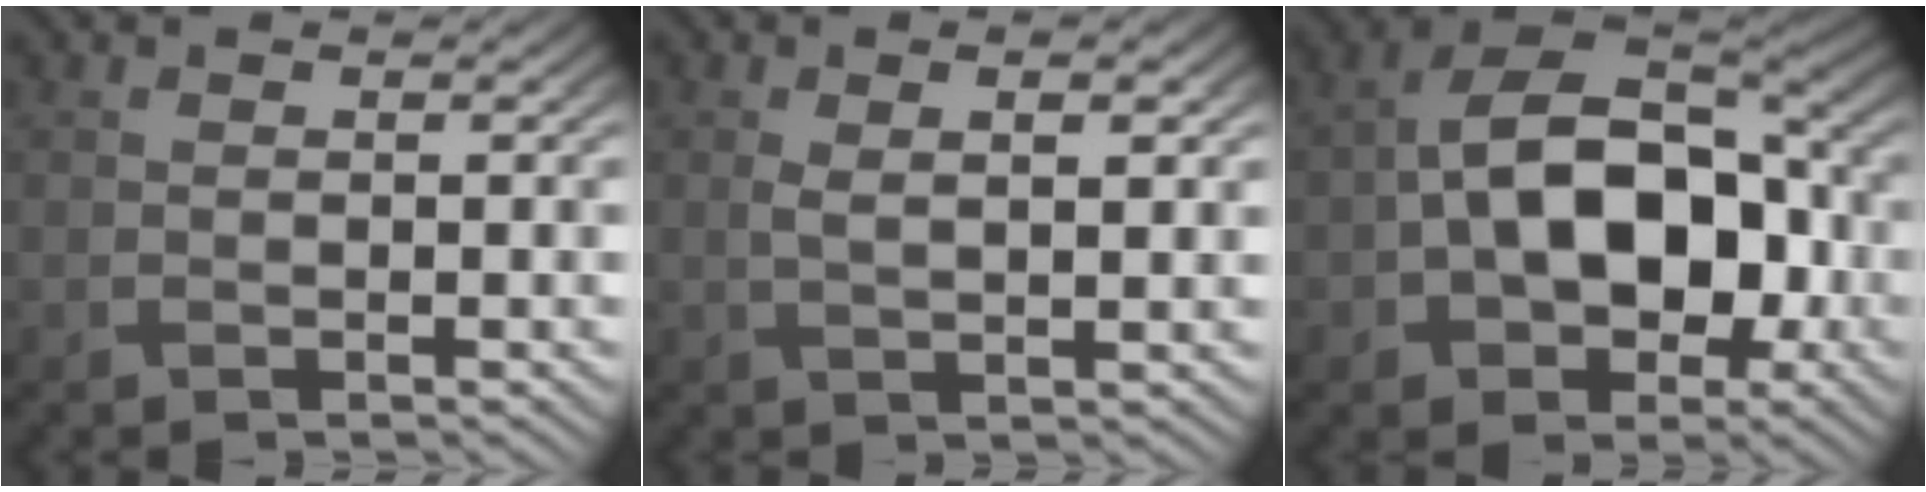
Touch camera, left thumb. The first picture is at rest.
{"total": 3.2, "force": [1.1, 0.8, 3.0], "torque": [-0.056, 0.002, 0.023]}
{"total": 13.6, "force": [-1.3, 8.9, 10.2], "torque": [-0.185, 0.007, -0.025]}